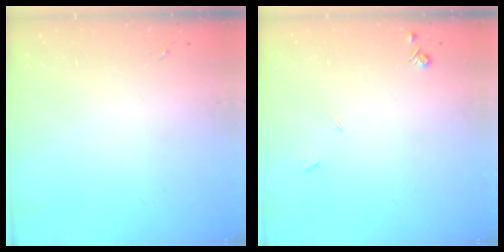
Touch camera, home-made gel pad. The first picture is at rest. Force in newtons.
{"total": 4.0, "press": 3.9, "slide": 0.7}